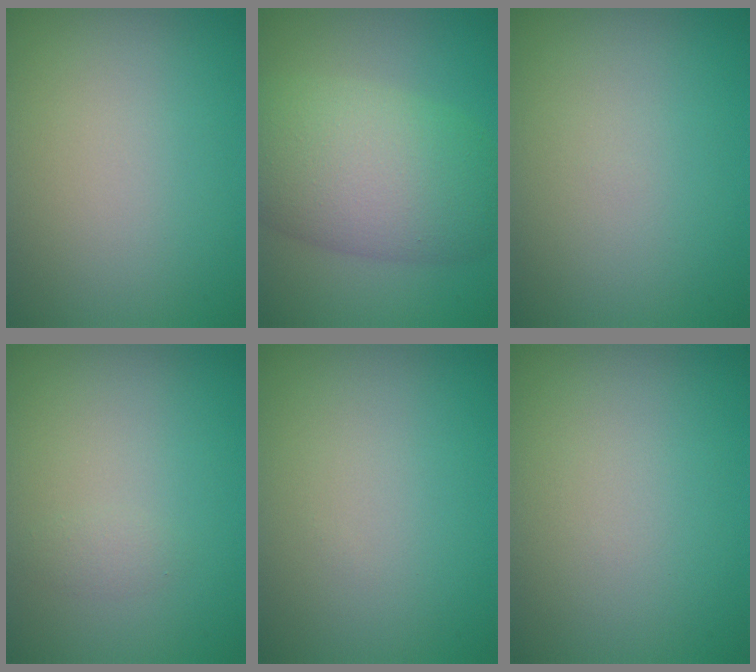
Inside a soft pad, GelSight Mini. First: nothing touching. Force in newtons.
{"total": 9.4, "press": 9.4, "slide": 0.2}
{"total": 0.0}
{"total": 0.8, "press": 0.8, "slide": 0.0}
{"total": 0.0}
{"total": 0.0}